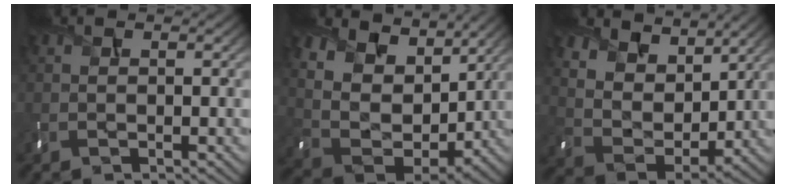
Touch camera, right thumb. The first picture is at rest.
{"total": 13.1, "force": [8.3, 7.8, 6.5], "torque": [-0.199, 0.028, 0.136]}
{"total": 10.8, "force": [7.4, 6.2, 4.7], "torque": [-0.150, -0.021, 0.148]}